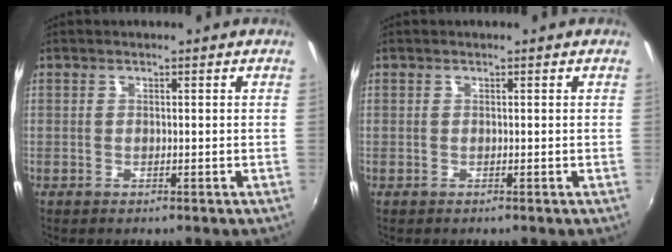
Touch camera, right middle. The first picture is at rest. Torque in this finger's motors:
{"motor_torque": [0.00, 0.00, -0.02, 0.00]}